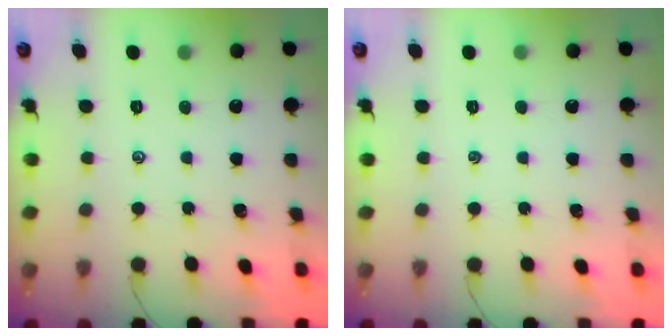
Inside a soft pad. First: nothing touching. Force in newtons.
{"total": 0.0}